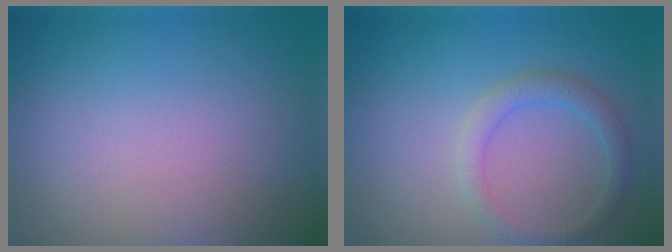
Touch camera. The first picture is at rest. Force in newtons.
{"total": 2.0, "press": 2.0, "slide": 0.1}